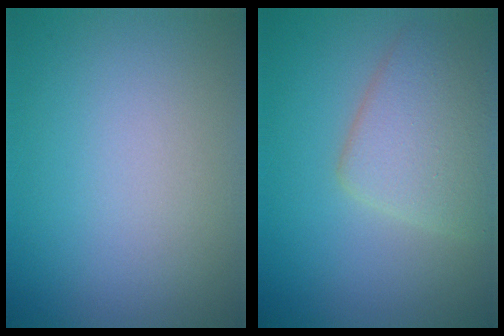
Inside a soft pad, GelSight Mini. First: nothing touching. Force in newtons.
{"total": 4.8, "press": 4.8, "slide": 0.2}